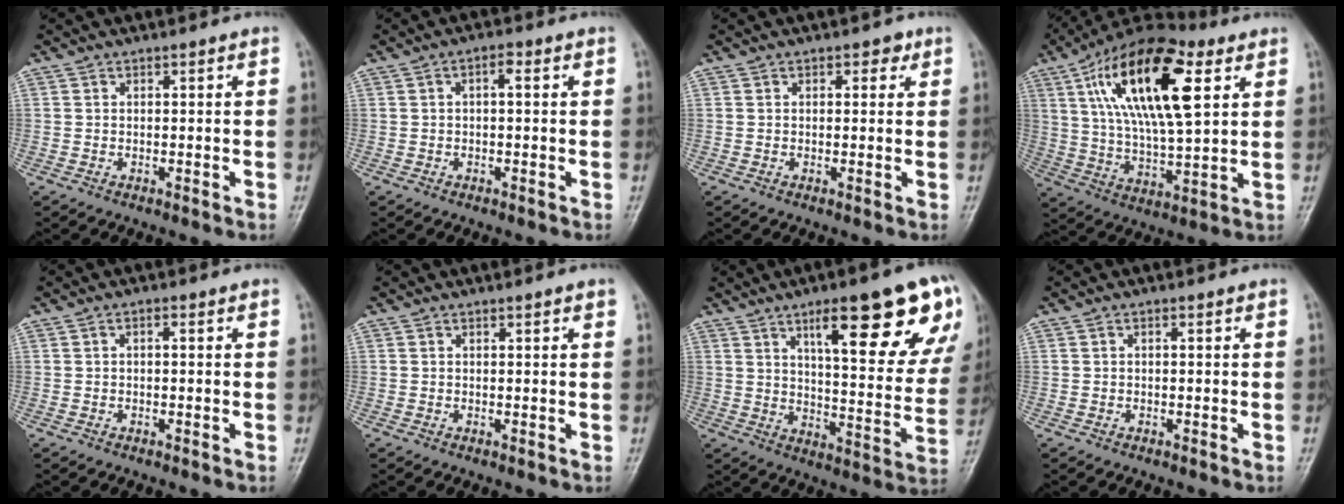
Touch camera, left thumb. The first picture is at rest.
{"total": 2.2, "force": [0.4, 1.0, 1.9], "torque": [-0.027, 0.008, 0.001]}
{"total": 2.4, "force": [1.1, 1.5, 1.5], "torque": [-0.003, 0.000, 0.011]}
{"total": 22.6, "force": [7.9, 8.9, 19.2], "torque": [-0.329, -0.009, 0.131]}
{"total": 1.1, "force": [0.2, 0.5, 0.9], "torque": [-0.014, 0.003, -0.001]}
{"total": 1.4, "force": [0.9, 0.4, 1.0], "torque": [-0.013, -0.001, 0.009]}
{"total": 23.5, "force": [12.2, 6.0, 19.1], "torque": [-0.228, -0.037, 0.176]}
{"total": 0.5, "force": [0.1, 0.2, 0.5], "torque": [-0.009, 0.001, 0.000]}